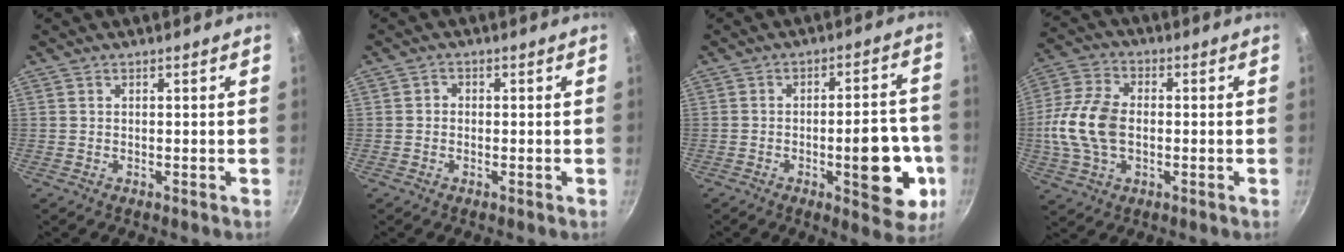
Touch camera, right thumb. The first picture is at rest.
{"total": 1.2, "force": [-0.4, 1.1, 0.4], "torque": [-0.005, 0.005, -0.009]}
{"total": 14.4, "force": [-4.0, 5.7, 12.6], "torque": [-0.122, 0.020, -0.052]}
{"total": 13.7, "force": [-0.9, 8.9, 10.4], "torque": [-0.204, 0.020, -0.027]}